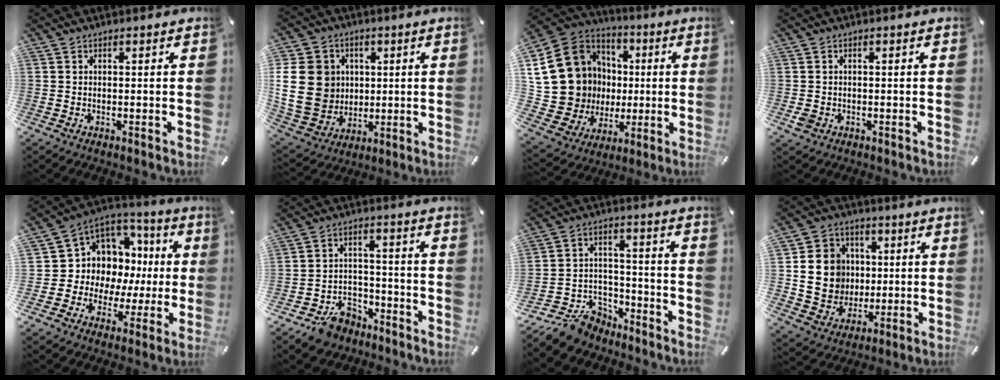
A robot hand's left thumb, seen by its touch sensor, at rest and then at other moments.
{"total": 17.1, "force": [1.9, 15.0, 8.0], "torque": [-0.176, 0.001, 0.039]}
{"total": 20.4, "force": [2.4, 18.9, 7.1], "torque": [-0.141, -0.014, 0.091]}
{"total": 2.0, "force": [-0.6, 1.6, 1.0], "torque": [-0.017, 0.003, -0.011]}
{"total": 9.1, "force": [2.4, 8.7, 0.8], "torque": [-0.026, -0.060, 0.061]}
{"total": 9.6, "force": [-6.7, 5.9, 3.4], "torque": [-0.051, 0.053, -0.119]}
{"total": 11.2, "force": [-8.8, 6.1, 3.3], "torque": [-0.056, 0.052, -0.164]}
{"total": 13.9, "force": [1.1, 12.8, 5.4], "torque": [-0.102, 0.010, 0.030]}